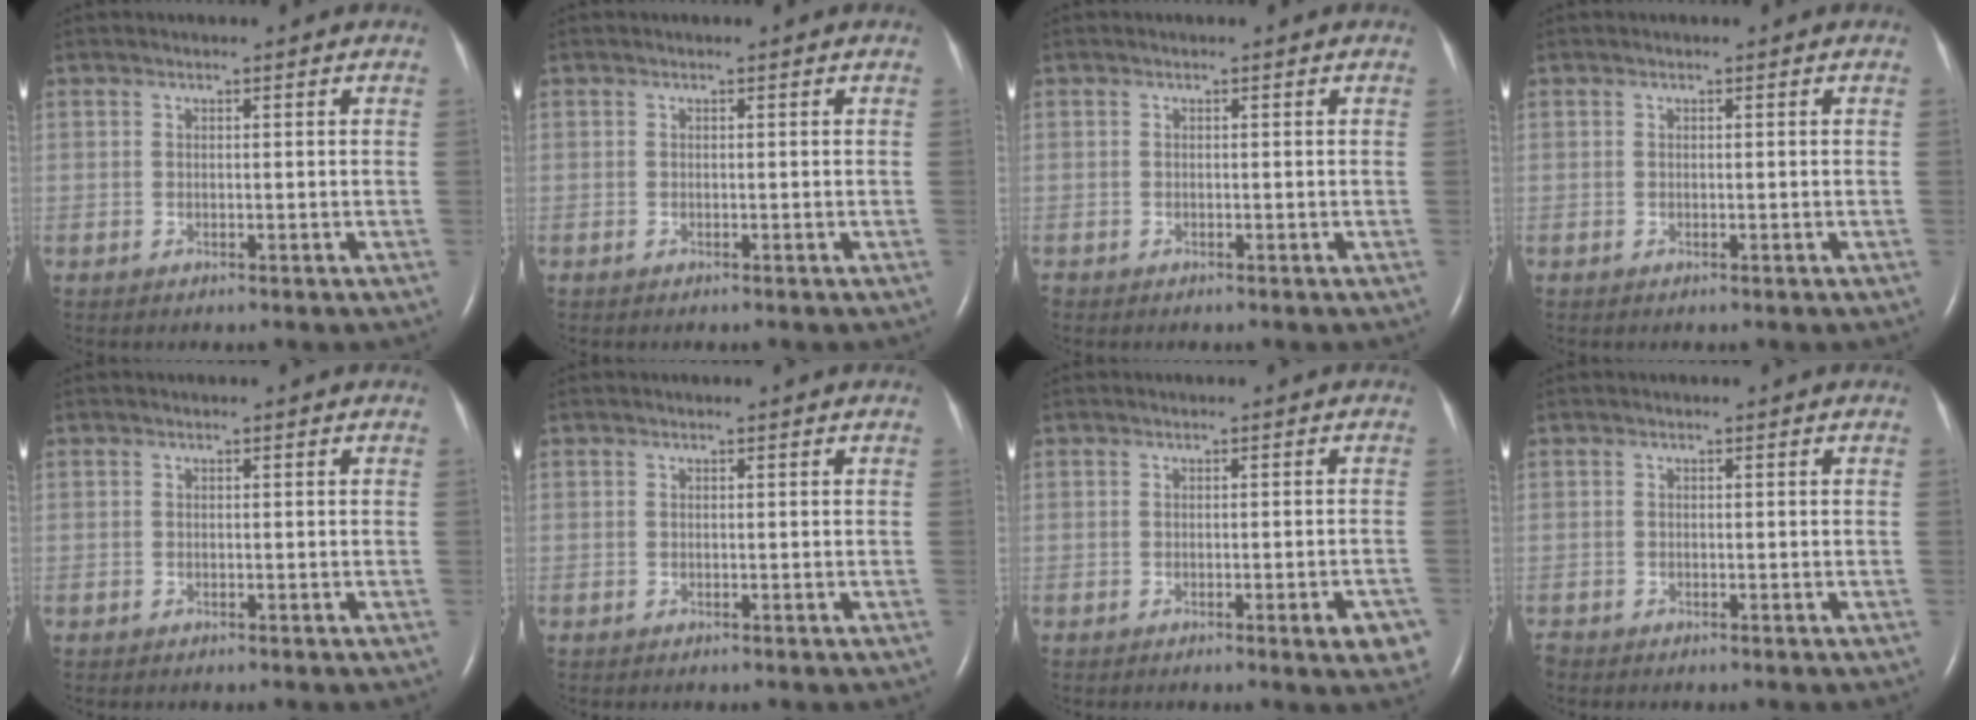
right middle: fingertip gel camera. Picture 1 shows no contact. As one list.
[{"total": 0.0}, {"total": 0.0}, {"total": 0.0}, {"total": 0.0}, {"total": 0.0}, {"total": 5.5, "force": [-2.5, 0.7, 4.8], "torque": [-0.045, -0.009, -0.029]}, {"total": 0.6, "force": [-0.5, 0.2, 0.1], "torque": [-0.005, -0.002, -0.009]}]